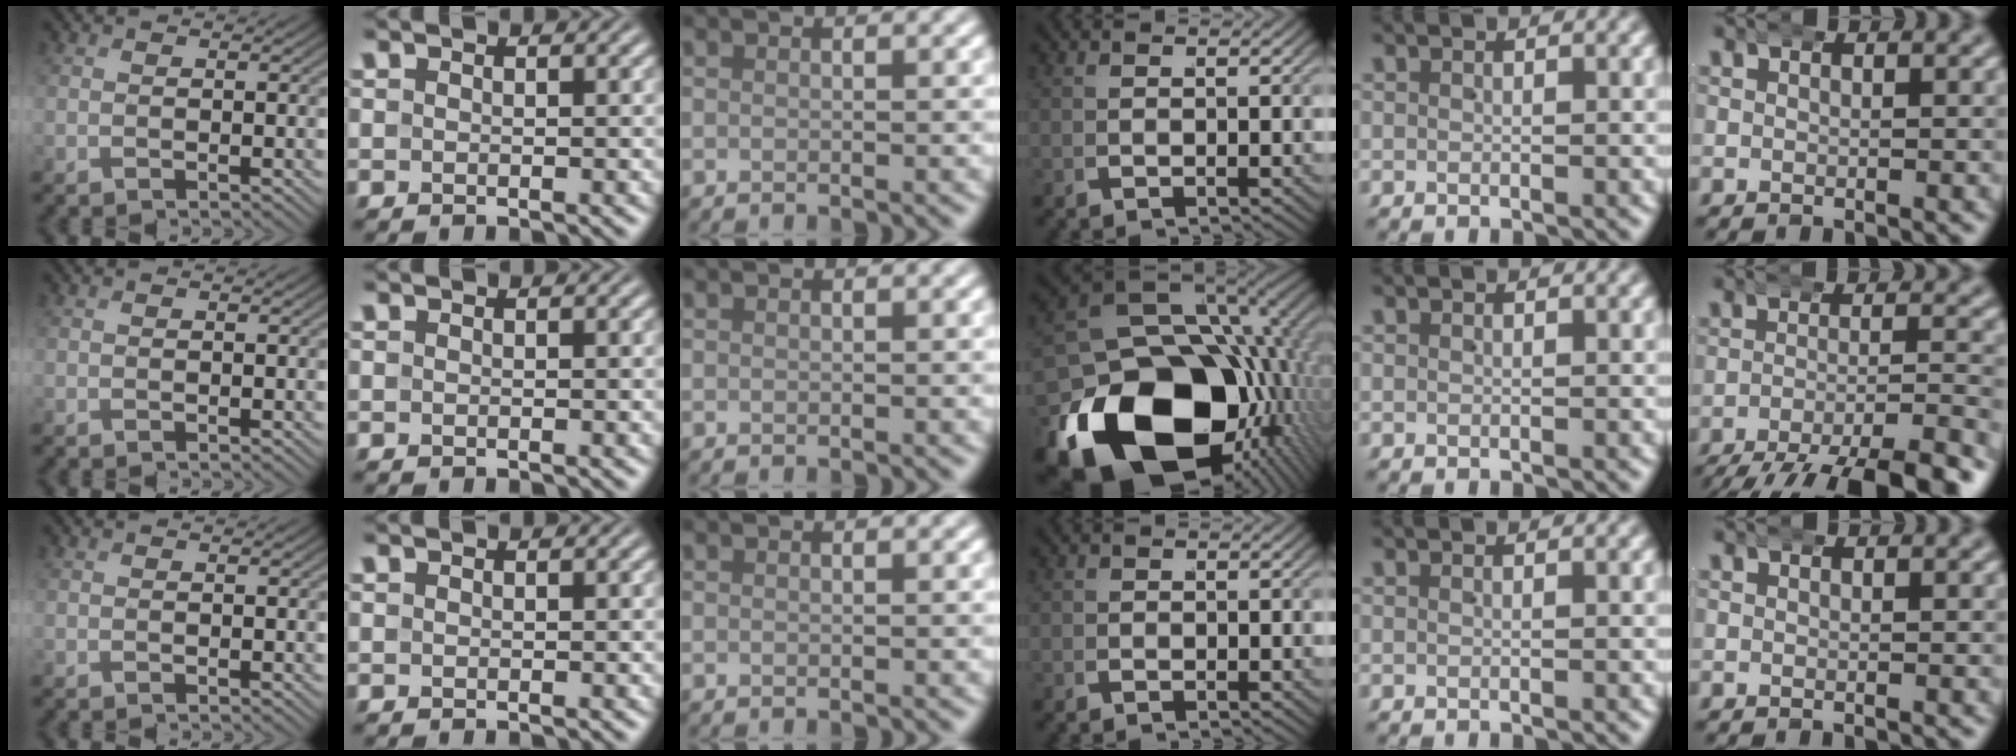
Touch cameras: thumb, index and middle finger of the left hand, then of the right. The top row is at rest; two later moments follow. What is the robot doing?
{"motion": "wrap", "object": "aluminum foil"}